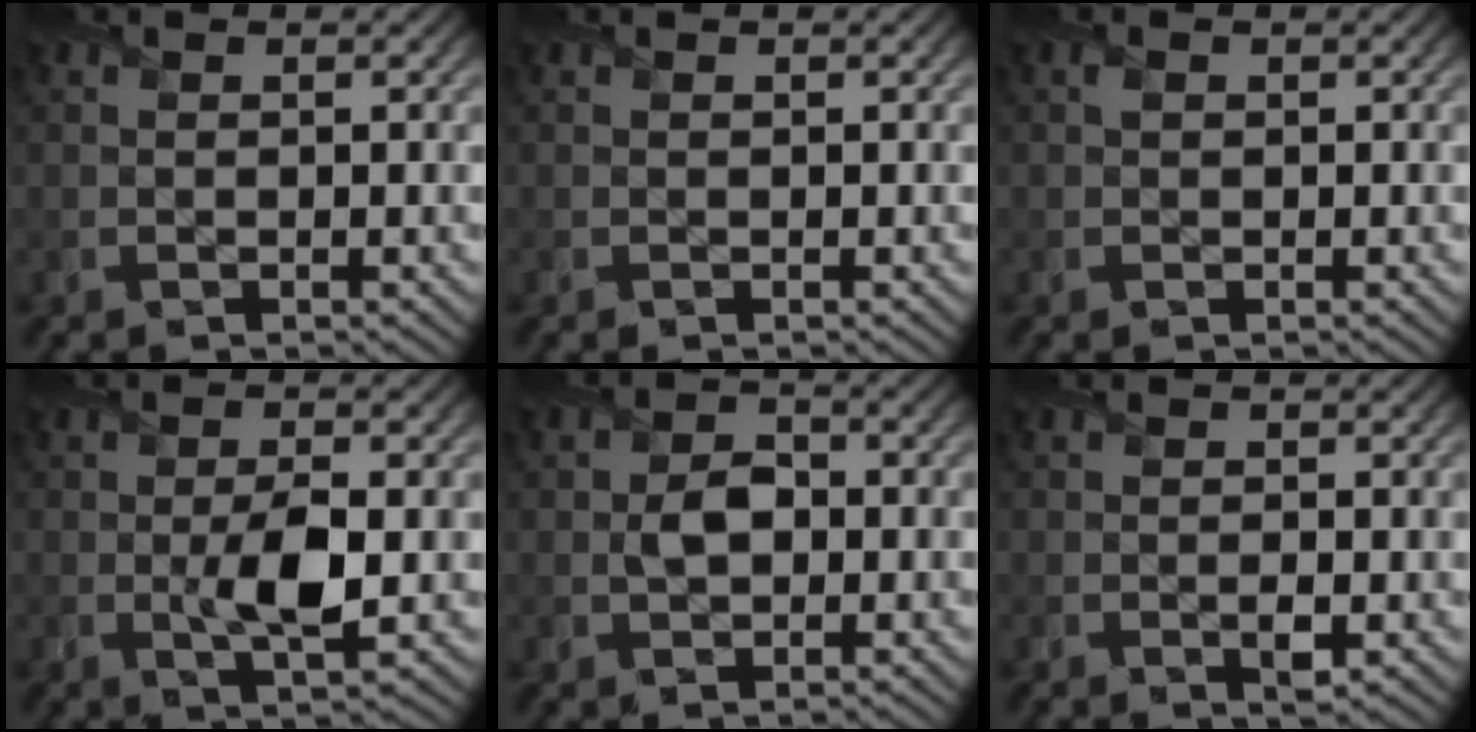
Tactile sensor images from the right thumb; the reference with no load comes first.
{"total": 0.0}
{"total": 0.5, "force": [0.2, 0.4, 0.2], "torque": [-0.005, 0.000, 0.003]}
{"total": 4.6, "force": [-0.5, 1.8, 4.2], "torque": [-0.080, -0.008, -0.006]}
{"total": 2.8, "force": [-0.2, 2.1, 1.8], "torque": [-0.036, -0.005, -0.005]}
{"total": 1.1, "force": [-0.3, 0.5, 0.9], "torque": [-0.013, -0.008, -0.002]}